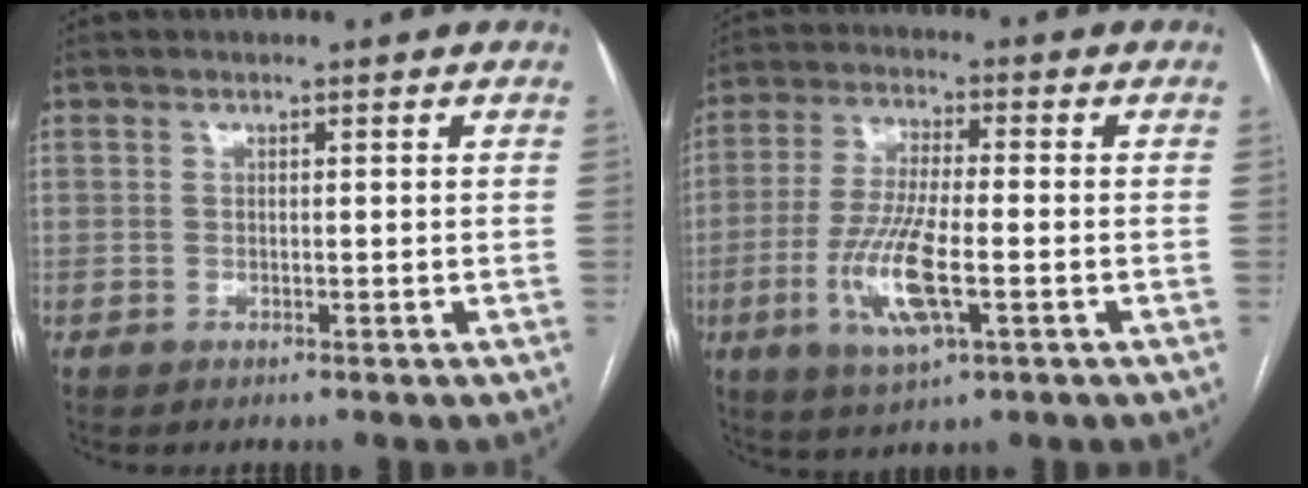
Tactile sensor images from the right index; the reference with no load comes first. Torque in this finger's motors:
{"motor_torque": [1.67, -0.47, 0.80, 0.21]}